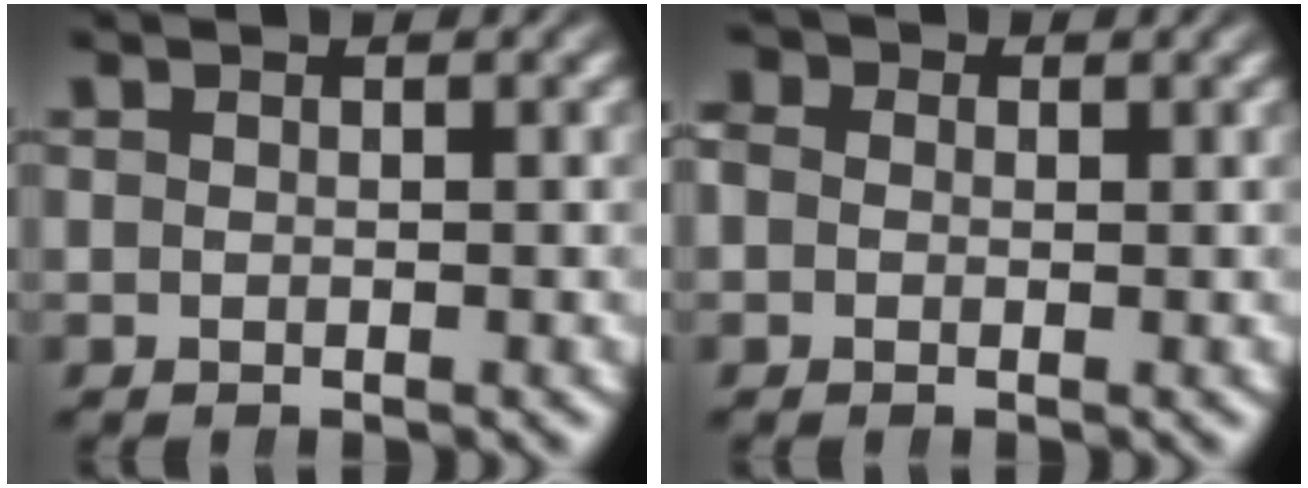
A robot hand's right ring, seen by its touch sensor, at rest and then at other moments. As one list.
[{"total": 4.1, "force": [0.3, 3.8, 1.5], "torque": [-0.039, 0.006, -0.008]}]